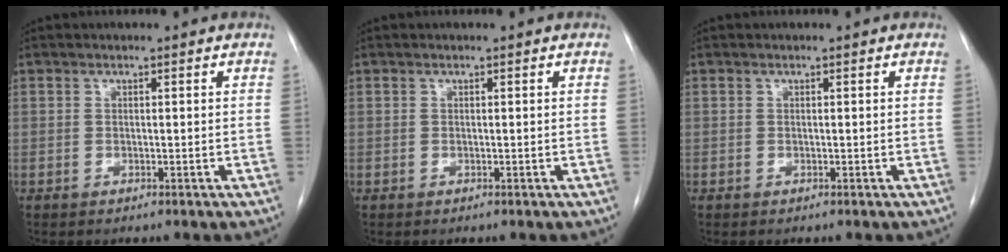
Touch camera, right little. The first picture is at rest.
{"total": 0.0}
{"total": 0.0}